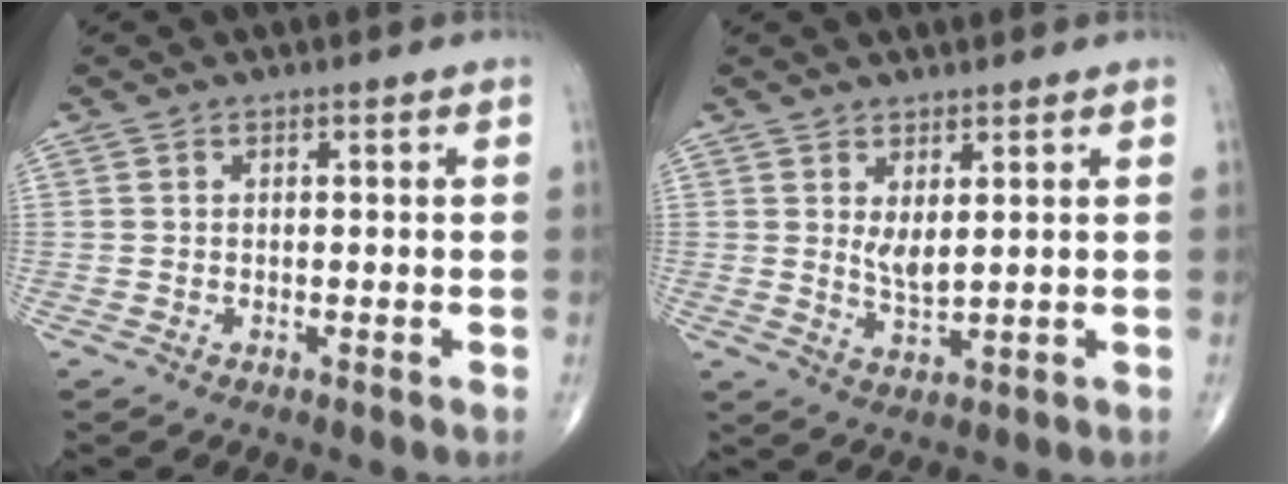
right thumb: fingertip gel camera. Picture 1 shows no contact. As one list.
[{"total": 3.5, "force": [1.2, 1.2, 3.1], "torque": [-0.056, -0.020, 0.028]}]